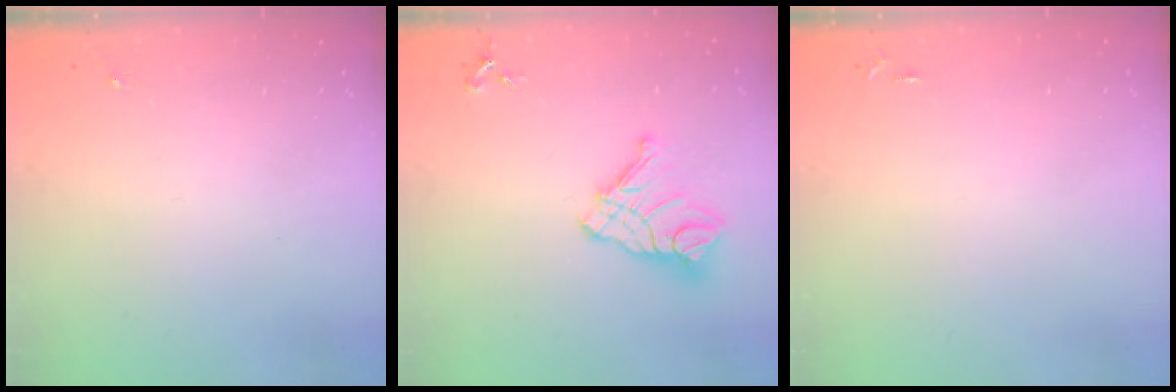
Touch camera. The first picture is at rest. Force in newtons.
{"total": 14.1, "press": 14.1, "slide": 1.5}
{"total": 2.5, "press": 2.5, "slide": 0.3}